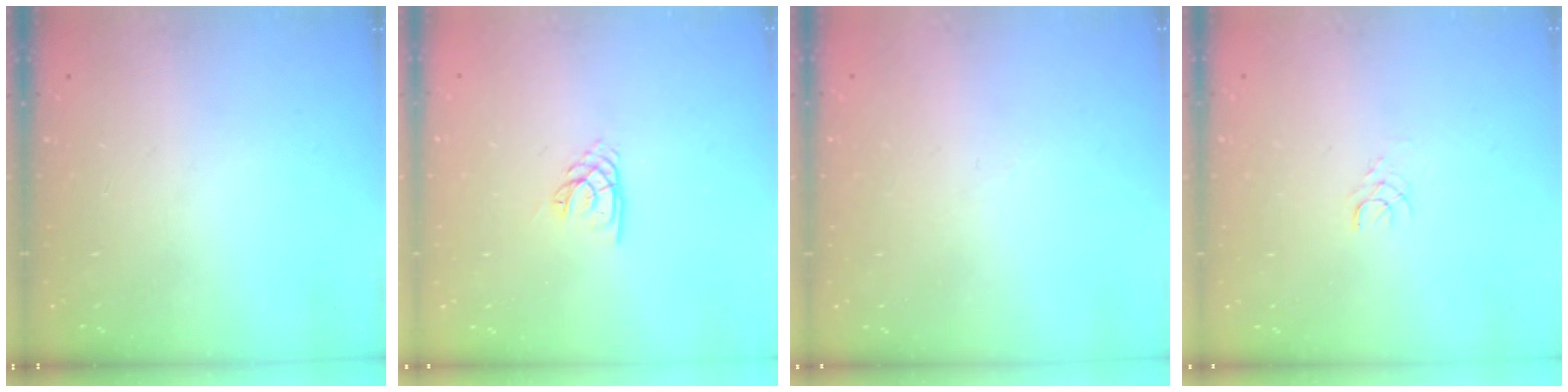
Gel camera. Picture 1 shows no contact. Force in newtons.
{"total": 1.9, "press": 1.9, "slide": 0.2}
{"total": 1.8, "press": 1.6, "slide": 0.6}
{"total": 2.4, "press": 2.4, "slide": 0.3}